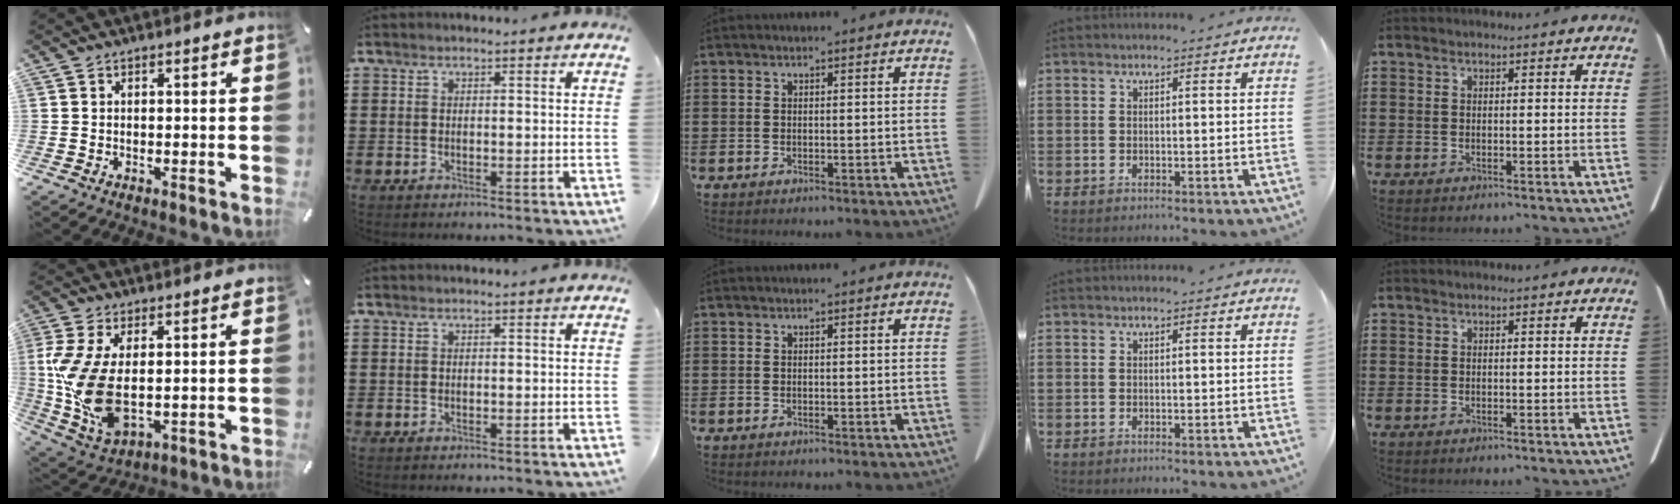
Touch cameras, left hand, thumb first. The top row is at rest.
{"thumb": {"total": 13.6, "force": [0.4, 7.5, 11.3], "torque": [-0.268, -0.019, 0.010]}}